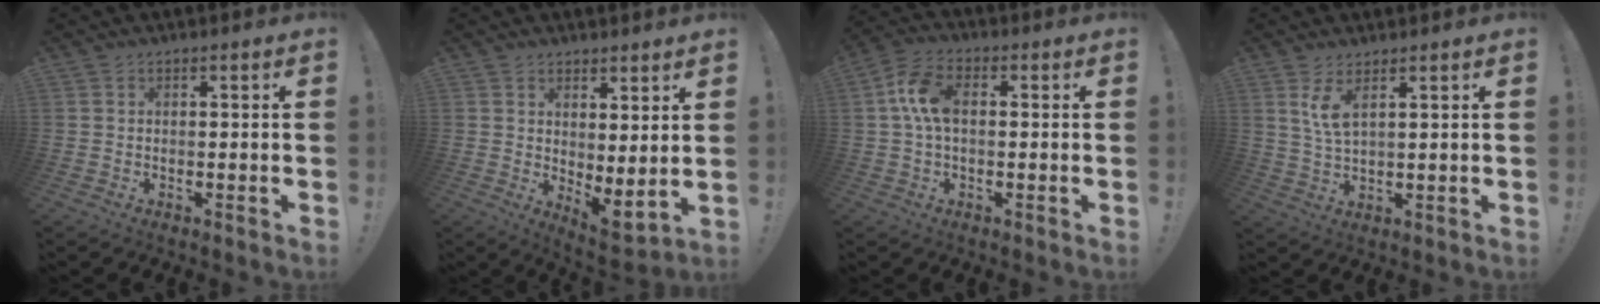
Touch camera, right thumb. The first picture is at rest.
{"total": 4.5, "force": [3.0, 1.2, 3.1], "torque": [-0.031, -0.046, 0.057]}
{"total": 9.2, "force": [0.9, 5.2, 7.5], "torque": [-0.144, 0.006, 0.019]}
{"total": 5.4, "force": [3.1, 1.4, 4.3], "torque": [-0.073, -0.016, 0.051]}